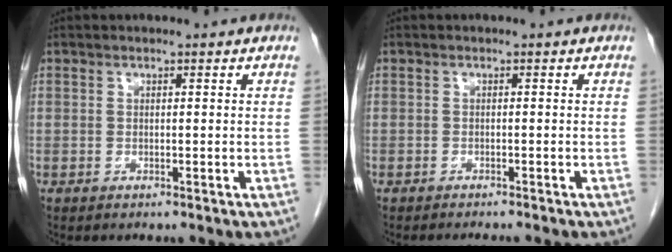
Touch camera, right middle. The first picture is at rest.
{"total": 3.2, "force": [-2.8, 0.5, 1.3], "torque": [-0.016, -0.004, -0.035]}